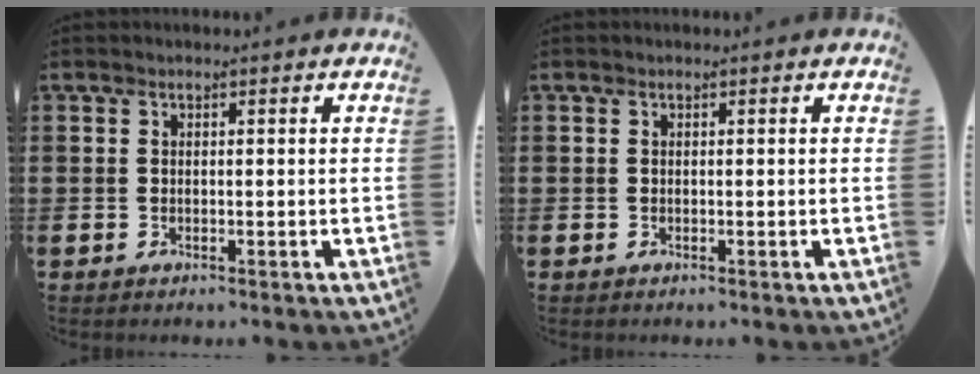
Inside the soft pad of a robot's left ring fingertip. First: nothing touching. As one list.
[{"total": 0.0}]